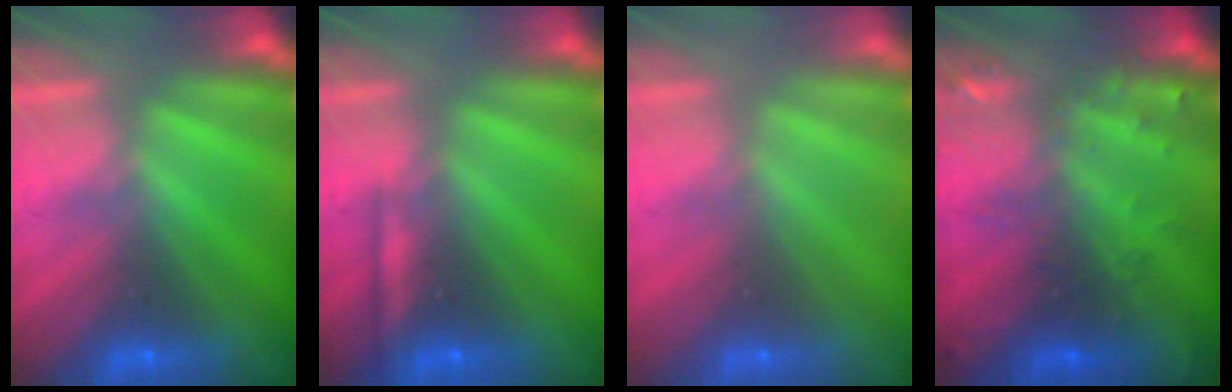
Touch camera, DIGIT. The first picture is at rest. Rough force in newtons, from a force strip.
{"total": 2.2}
{"total": 3.1}
{"total": 2.9}